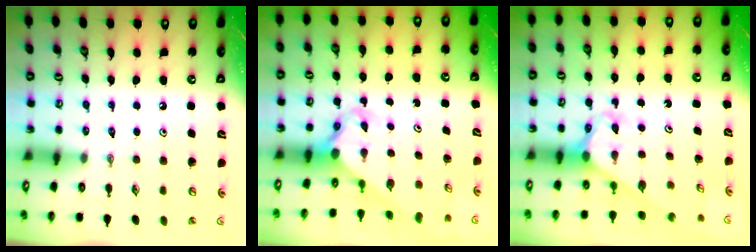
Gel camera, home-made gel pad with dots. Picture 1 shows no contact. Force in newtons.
{"total": 2.8, "press": 2.8, "slide": 0.1}
{"total": 2.6, "press": 2.6, "slide": 0.2}